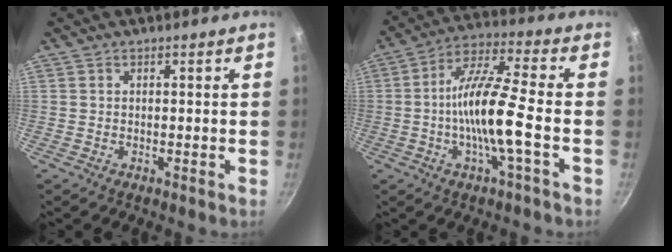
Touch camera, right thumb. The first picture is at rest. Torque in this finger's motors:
{"motor_torque": [1.85, 1.64, 2.74, -0.03, 0.84]}